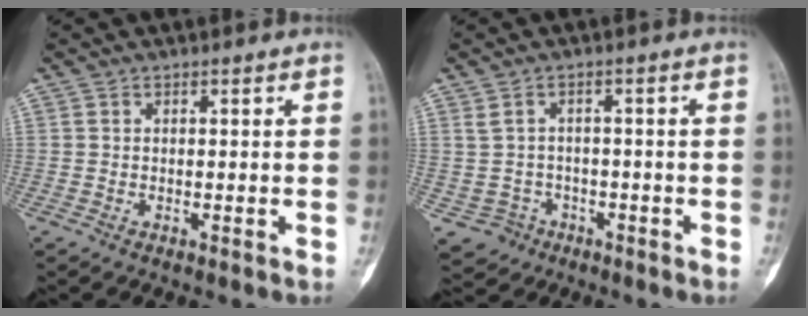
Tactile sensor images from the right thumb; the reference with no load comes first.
{"total": 4.7, "force": [-1.5, 4.3, 0.9], "torque": [-0.003, 0.016, -0.019]}